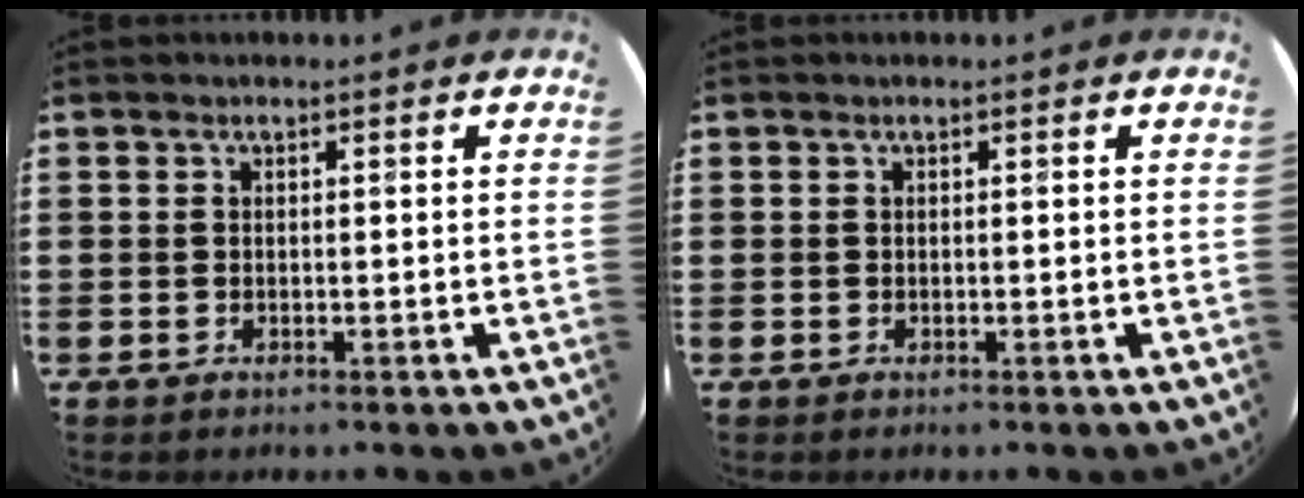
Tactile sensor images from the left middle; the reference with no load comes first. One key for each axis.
{"total": 0.0}